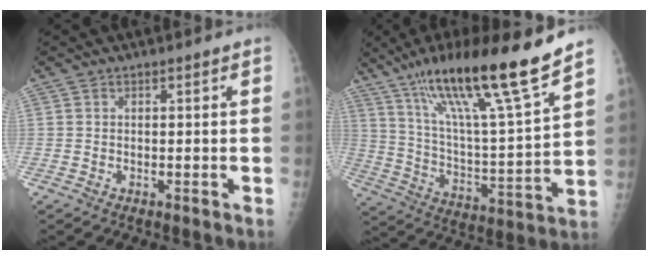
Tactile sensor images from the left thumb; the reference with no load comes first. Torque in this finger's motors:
{"motor_torque": [0.45, 0.36, 1.45, -1.31, 0.16]}